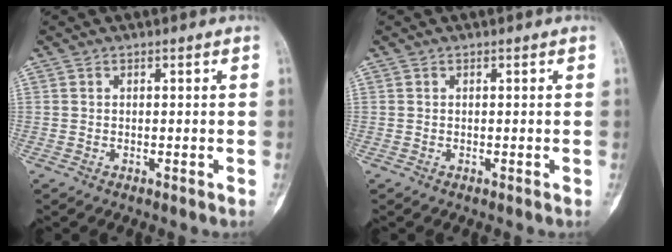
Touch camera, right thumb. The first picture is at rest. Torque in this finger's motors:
{"motor_torque": [0.02, 0.00, 0.03, -0.03, 0.02]}